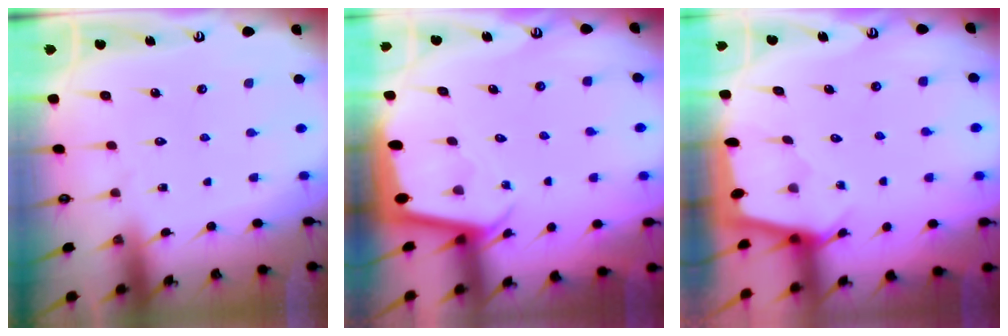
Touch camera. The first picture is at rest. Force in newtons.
{"total": 2.0, "press": 2.0, "slide": 0.1}
{"total": 2.2, "press": 2.2, "slide": 0.3}